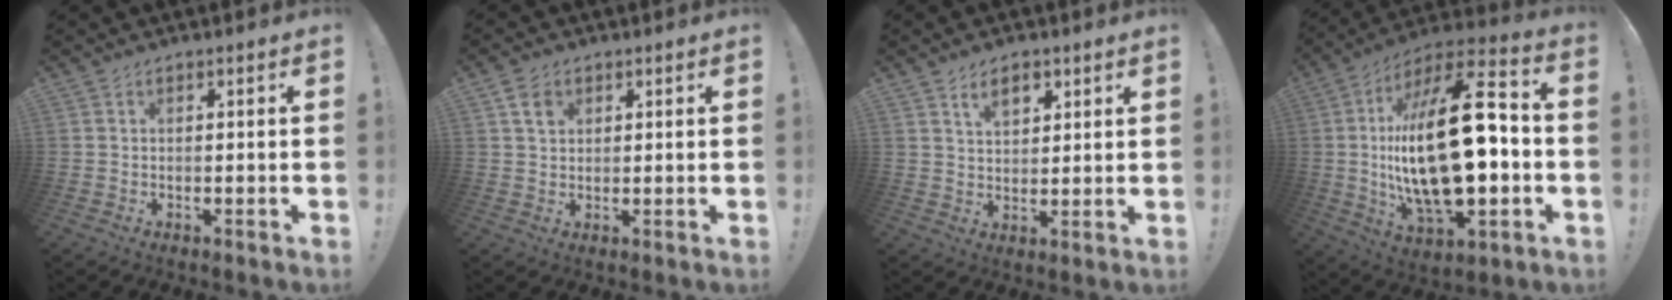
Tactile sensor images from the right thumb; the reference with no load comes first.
{"total": 4.2, "force": [1.9, 3.1, 2.0], "torque": [-0.027, -0.002, 0.035]}
{"total": 6.2, "force": [3.7, 3.5, 3.6], "torque": [-0.057, -0.008, 0.065]}
{"total": 31.3, "force": [-1.9, 13.2, 28.3], "torque": [-0.526, 0.009, -0.031]}